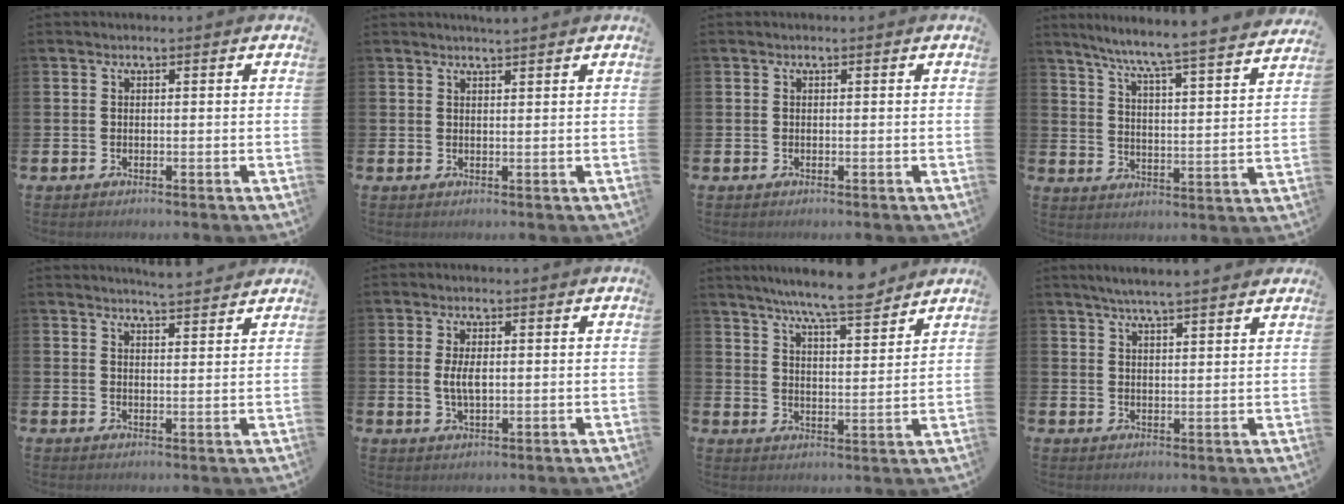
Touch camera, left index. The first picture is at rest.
{"total": 1.6, "force": [1.6, -0.1, 0.2], "torque": [0.003, -0.007, 0.028]}
{"total": 0.0}
{"total": 6.8, "force": [6.4, -0.5, 2.4], "torque": [-0.070, -0.061, 0.102]}
{"total": 4.2, "force": [4.2, -0.4, 0.1], "torque": [-0.010, -0.023, 0.075]}
{"total": 3.3, "force": [0.3, 1.4, 2.9], "torque": [-0.049, 0.002, 0.001]}
{"total": 8.4, "force": [7.8, 0.4, 3.1], "torque": [-0.072, -0.041, 0.137]}
{"total": 4.7, "force": [4.4, -0.2, 1.5], "torque": [-0.037, -0.012, 0.079]}